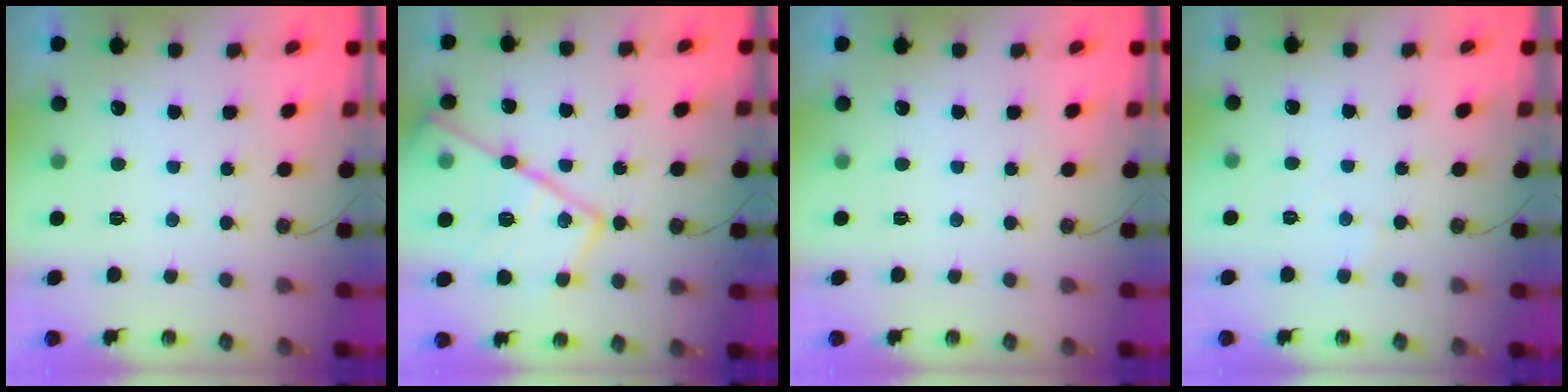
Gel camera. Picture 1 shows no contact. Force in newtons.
{"total": 23.7, "press": 23.6, "slide": 1.7}
{"total": 0.0}
{"total": 2.6, "press": 2.5, "slide": 0.5}